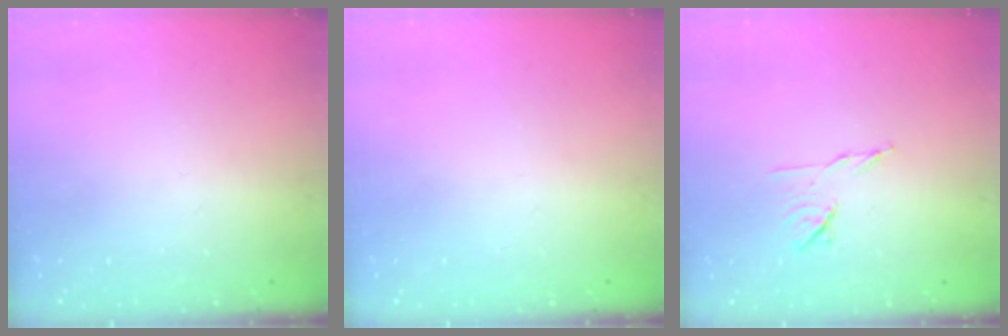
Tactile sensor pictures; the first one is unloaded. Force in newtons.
{"total": 0.0}
{"total": 7.1, "press": 7.0, "slide": 1.2}